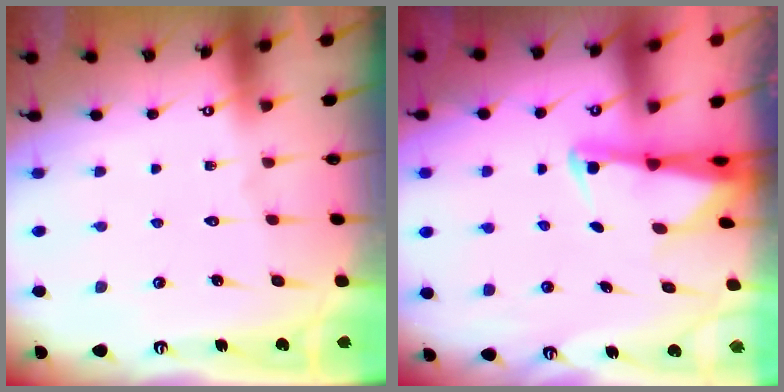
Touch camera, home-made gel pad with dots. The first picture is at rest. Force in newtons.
{"total": 2.5, "press": 2.5, "slide": 0.5}